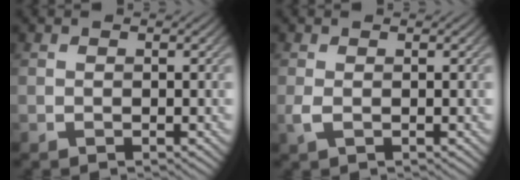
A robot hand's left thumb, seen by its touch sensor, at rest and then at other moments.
{"total": 1.2, "force": [0.0, 0.4, 1.1], "torque": [-0.031, 0.000, -0.002]}